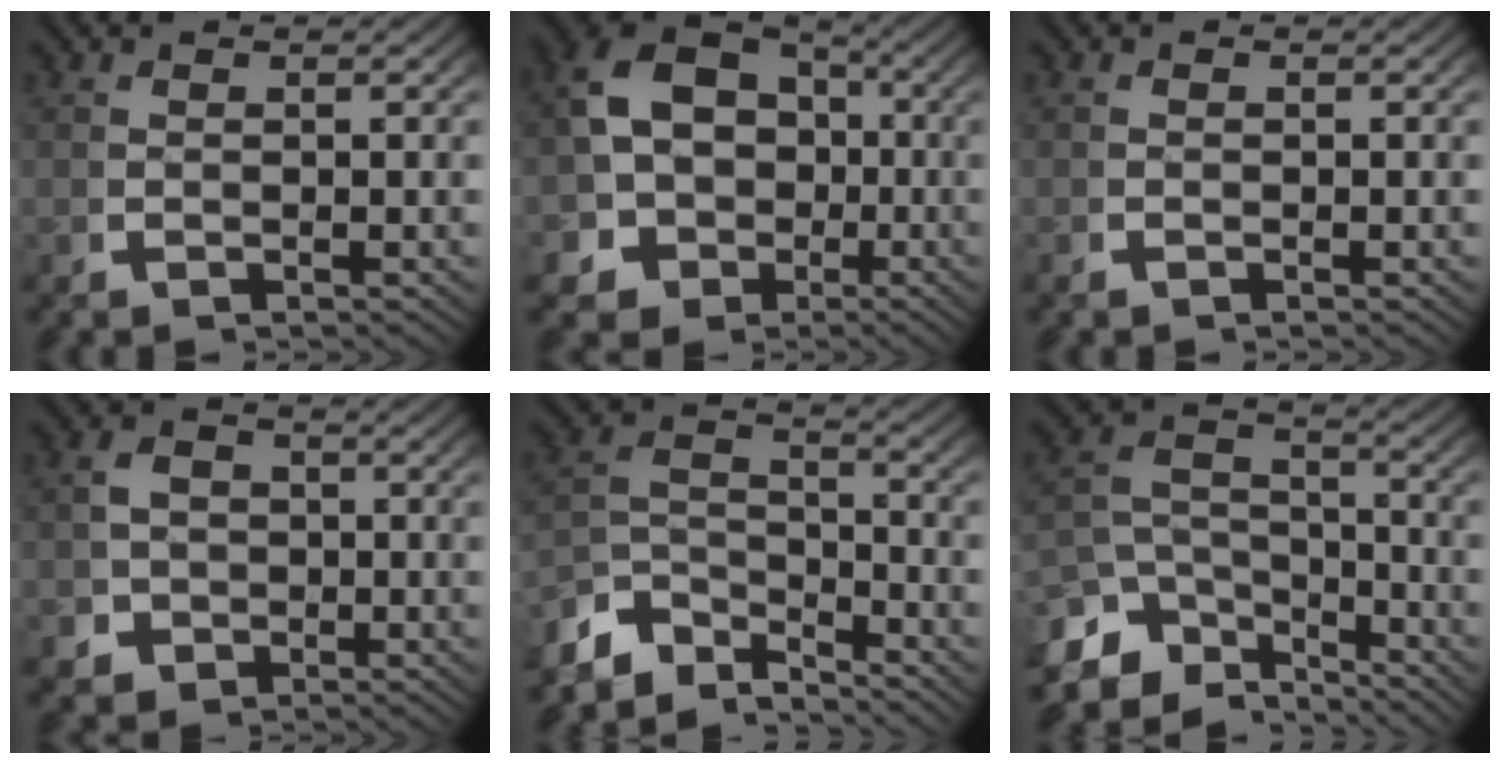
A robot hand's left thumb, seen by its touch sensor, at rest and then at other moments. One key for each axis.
{"total": 13.6, "fx": -1.9, "fy": 11.8, "fz": 6.4, "tx": -0.151, "ty": -0.045, "tz": -0.030}
{"total": 0.0}
{"total": 5.9, "fx": -1.5, "fy": 5.1, "fz": 2.5, "tx": -0.051, "ty": -0.022, "tz": -0.020}
{"total": 6.8, "fx": -3.3, "fy": 4.4, "fz": 4.1, "tx": -0.082, "ty": -0.025, "tz": -0.056}
{"total": 8.7, "fx": -3.0, "fy": 6.1, "fz": 5.5, "tx": -0.097, "ty": -0.020, "tz": -0.050}